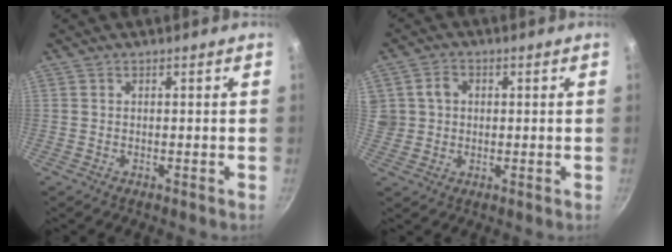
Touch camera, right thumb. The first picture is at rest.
{"total": 5.4, "force": [1.1, 4.7, 2.4], "torque": [-0.021, 0.009, 0.022]}